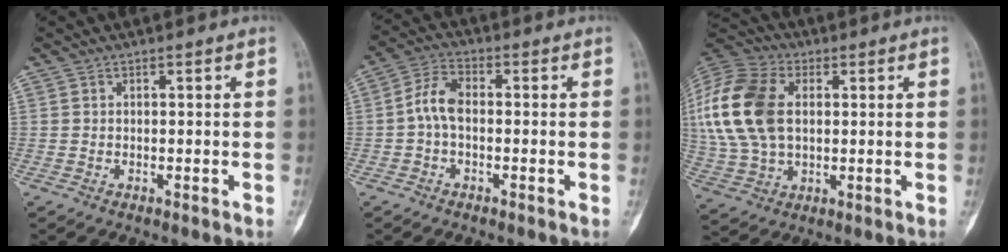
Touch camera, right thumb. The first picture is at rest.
{"total": 5.8, "force": [-0.6, 3.4, 4.7], "torque": [-0.091, 0.020, -0.022]}
{"total": 22.2, "force": [3.8, 14.8, 16.2], "torque": [-0.370, 0.014, 0.072]}